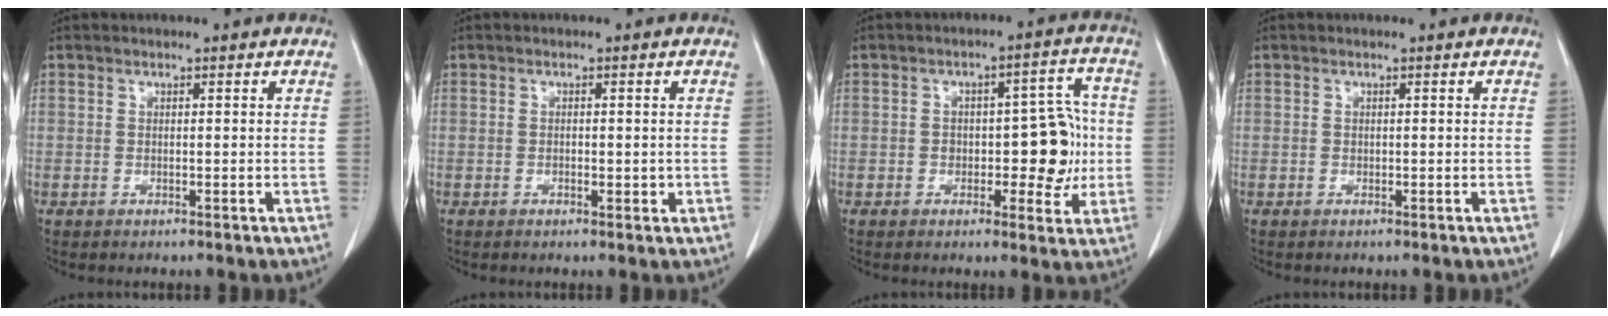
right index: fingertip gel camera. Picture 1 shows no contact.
{"total": 1.5, "force": [-0.3, 0.7, 1.3], "torque": [-0.021, 0.000, -0.002]}
{"total": 8.8, "force": [-1.0, 4.1, 7.8], "torque": [-0.091, 0.029, -0.007]}
{"total": 0.0}